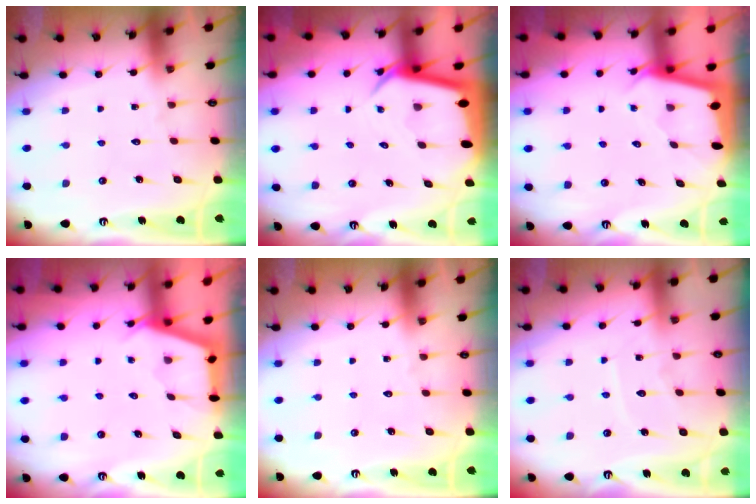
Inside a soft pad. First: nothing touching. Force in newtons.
{"total": 4.2, "press": 4.2, "slide": 0.3}
{"total": 2.0, "press": 2.0, "slide": 0.3}
{"total": 2.8, "press": 2.8, "slide": 0.3}
{"total": 0.0}
{"total": 5.9, "press": 5.9, "slide": 0.5}